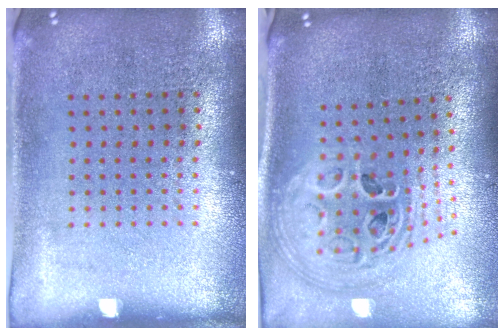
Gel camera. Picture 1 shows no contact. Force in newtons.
{"total": 2.7, "press": 2.0, "slide": 1.8}